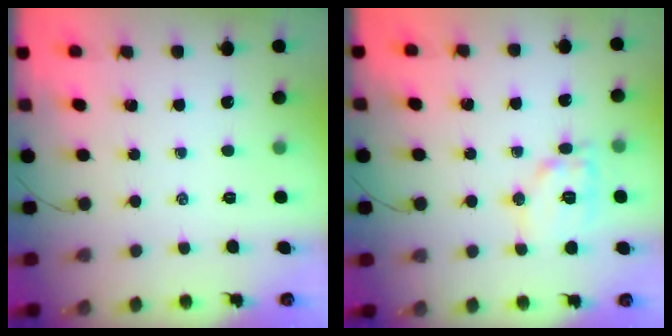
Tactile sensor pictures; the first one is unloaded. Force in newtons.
{"total": 11.7, "press": 11.7, "slide": 0.6}